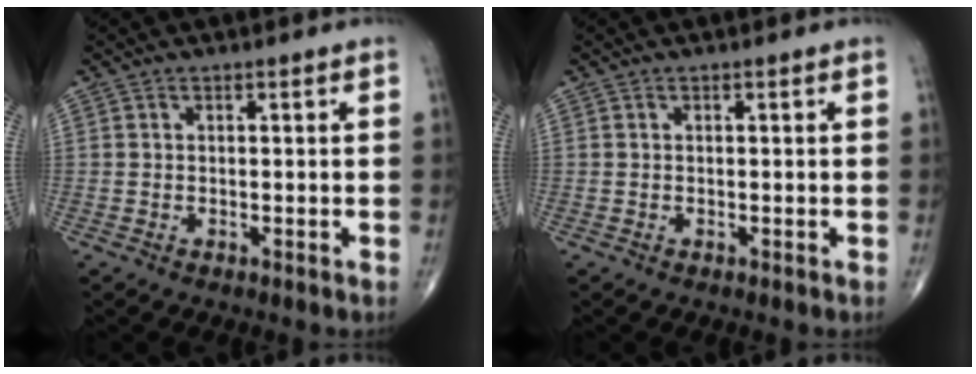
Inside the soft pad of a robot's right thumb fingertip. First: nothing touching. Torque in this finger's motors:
{"motor_torque": [-0.18, 0.17, 0.00, 0.00, 0.00]}